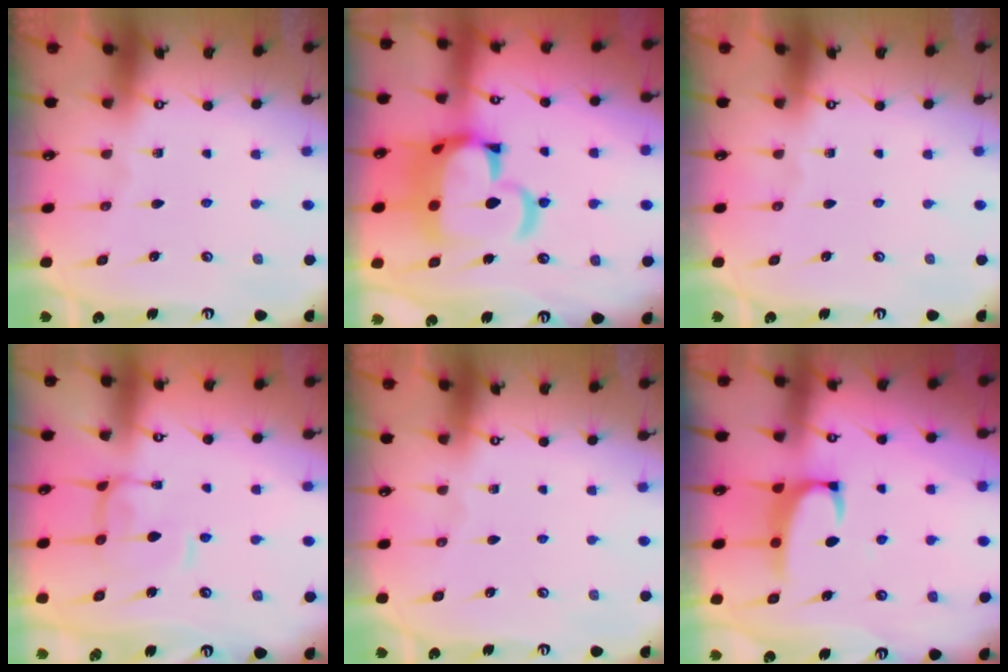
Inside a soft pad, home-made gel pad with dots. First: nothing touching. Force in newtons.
{"total": 14.4, "press": 14.3, "slide": 1.8}
{"total": 0.0}
{"total": 2.2, "press": 2.1, "slide": 0.6}
{"total": 0.0}
{"total": 2.5, "press": 2.4, "slide": 0.8}